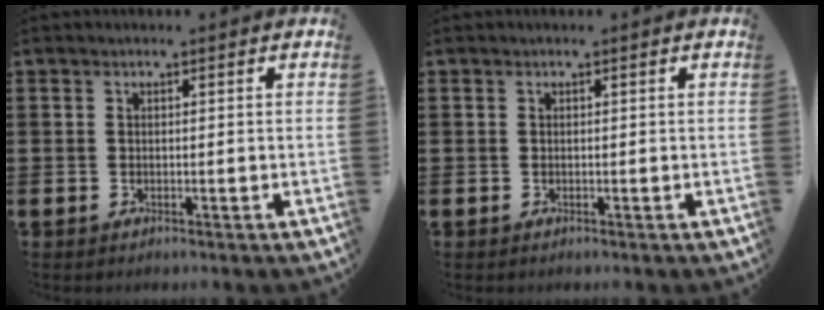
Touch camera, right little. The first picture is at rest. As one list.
[{"total": 0.0}]